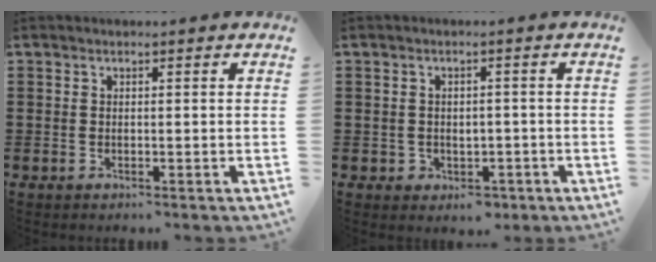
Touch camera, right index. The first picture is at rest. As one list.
[{"total": 1.9, "force": [-0.8, 1.6, 0.5], "torque": [-0.016, 0.003, -0.021]}]